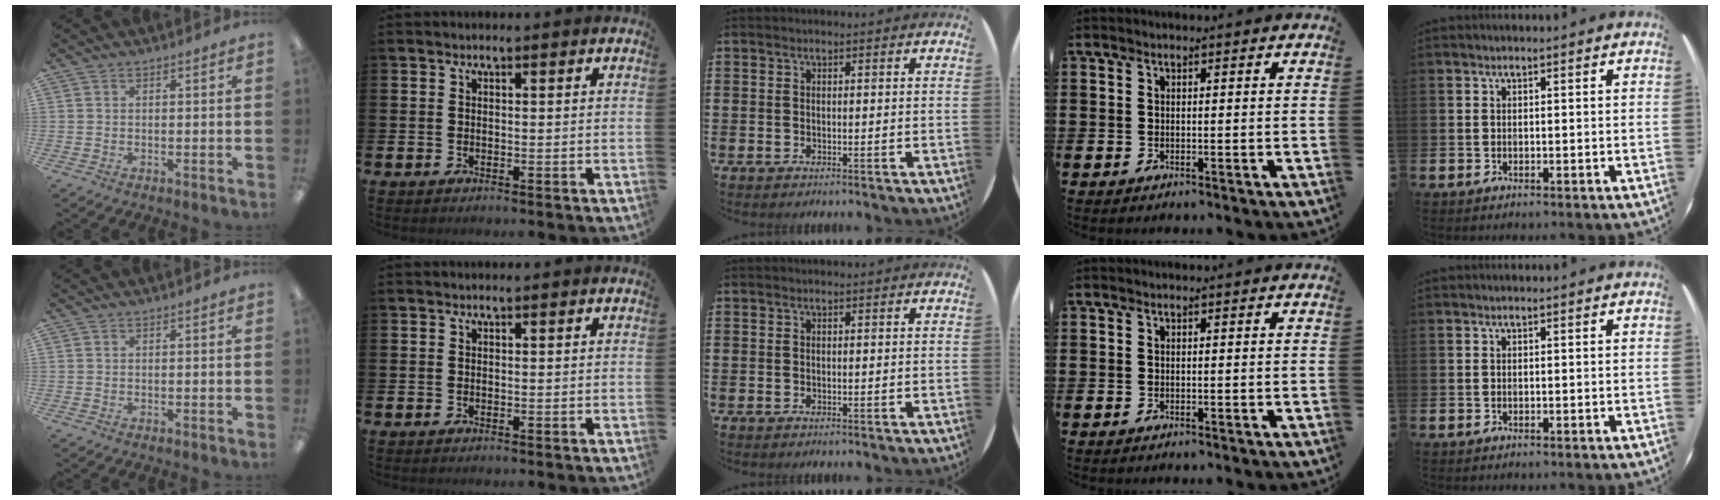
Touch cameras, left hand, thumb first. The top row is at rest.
{}